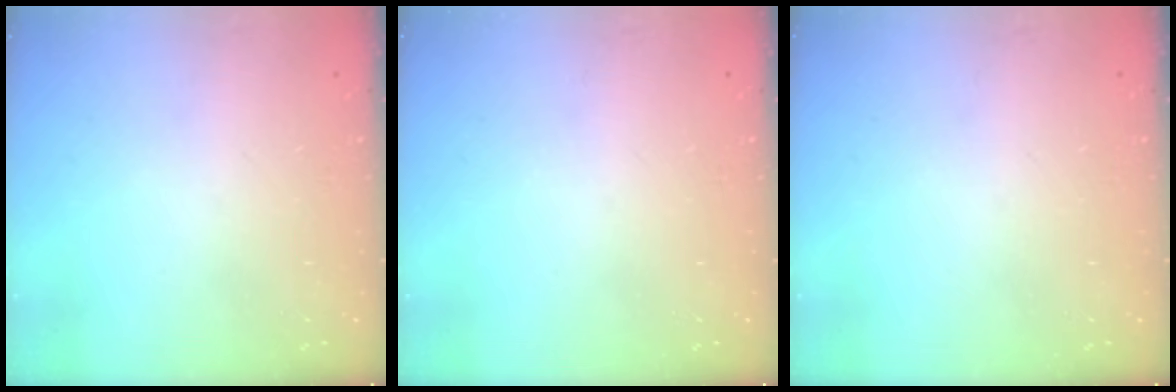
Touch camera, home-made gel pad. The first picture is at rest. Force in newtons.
{"total": 0.0}
{"total": 0.0}